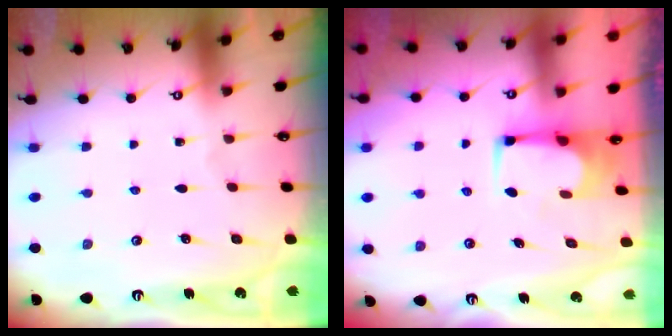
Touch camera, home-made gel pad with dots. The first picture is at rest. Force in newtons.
{"total": 2.2, "press": 2.2, "slide": 0.1}